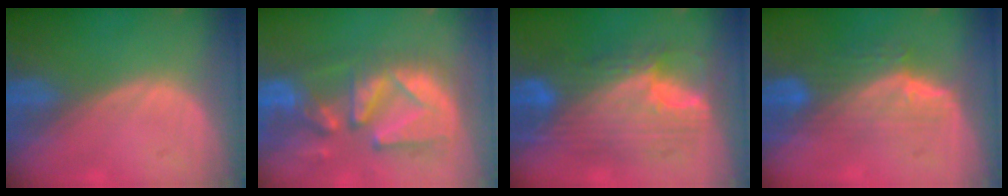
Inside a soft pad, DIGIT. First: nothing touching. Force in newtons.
{"total": 12.3, "press": 11.0, "slide": 5.6}
{"total": 11.4, "press": 11.4, "slide": 1.1}
{"total": 7.6, "press": 6.8, "slide": 3.3}